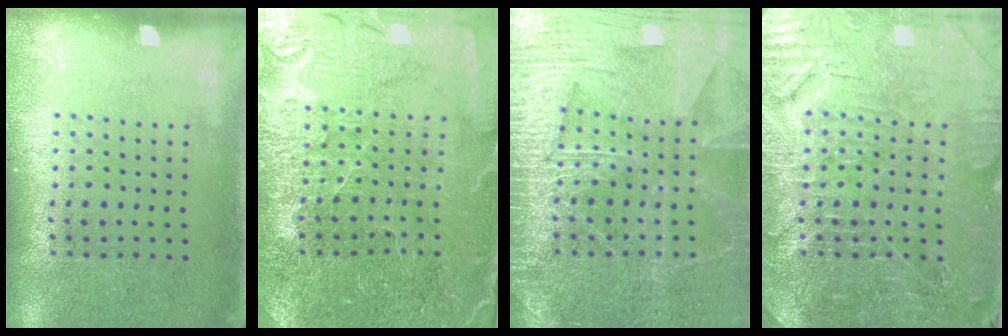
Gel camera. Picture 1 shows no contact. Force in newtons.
{"total": 3.4, "press": 3.4, "slide": 0.3}
{"total": 6.5, "press": 6.4, "slide": 0.9}
{"total": 4.1, "press": 4.0, "slide": 0.9}